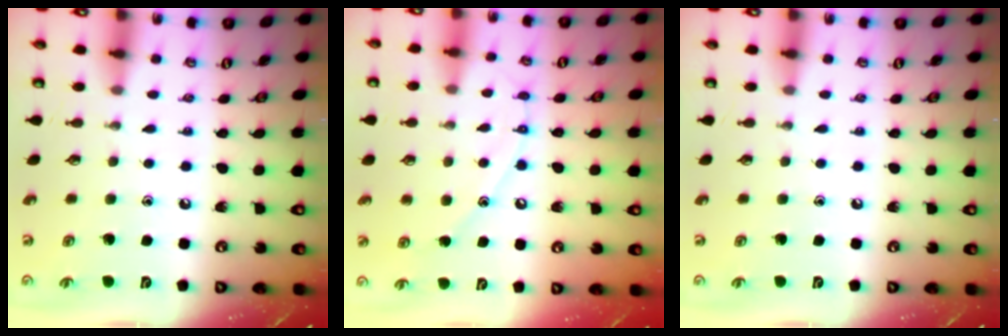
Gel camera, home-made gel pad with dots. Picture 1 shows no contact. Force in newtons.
{"total": 8.8, "press": 8.8, "slide": 0.7}
{"total": 0.0}